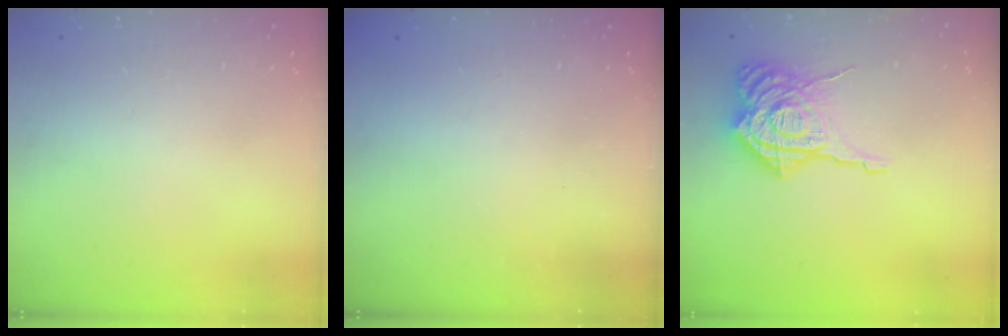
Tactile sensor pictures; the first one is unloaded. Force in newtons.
{"total": 2.4, "press": 2.3, "slide": 0.8}
{"total": 17.6, "press": 17.5, "slide": 2.0}